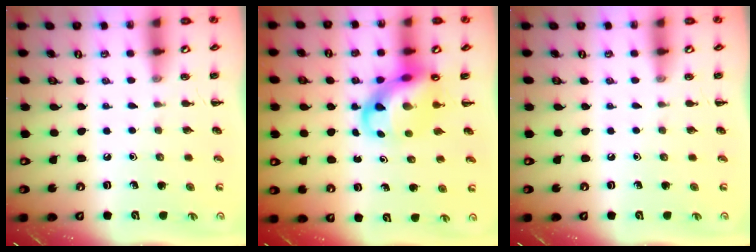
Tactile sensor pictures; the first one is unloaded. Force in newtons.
{"total": 8.3, "press": 7.9, "slide": 2.3}
{"total": 0.0}